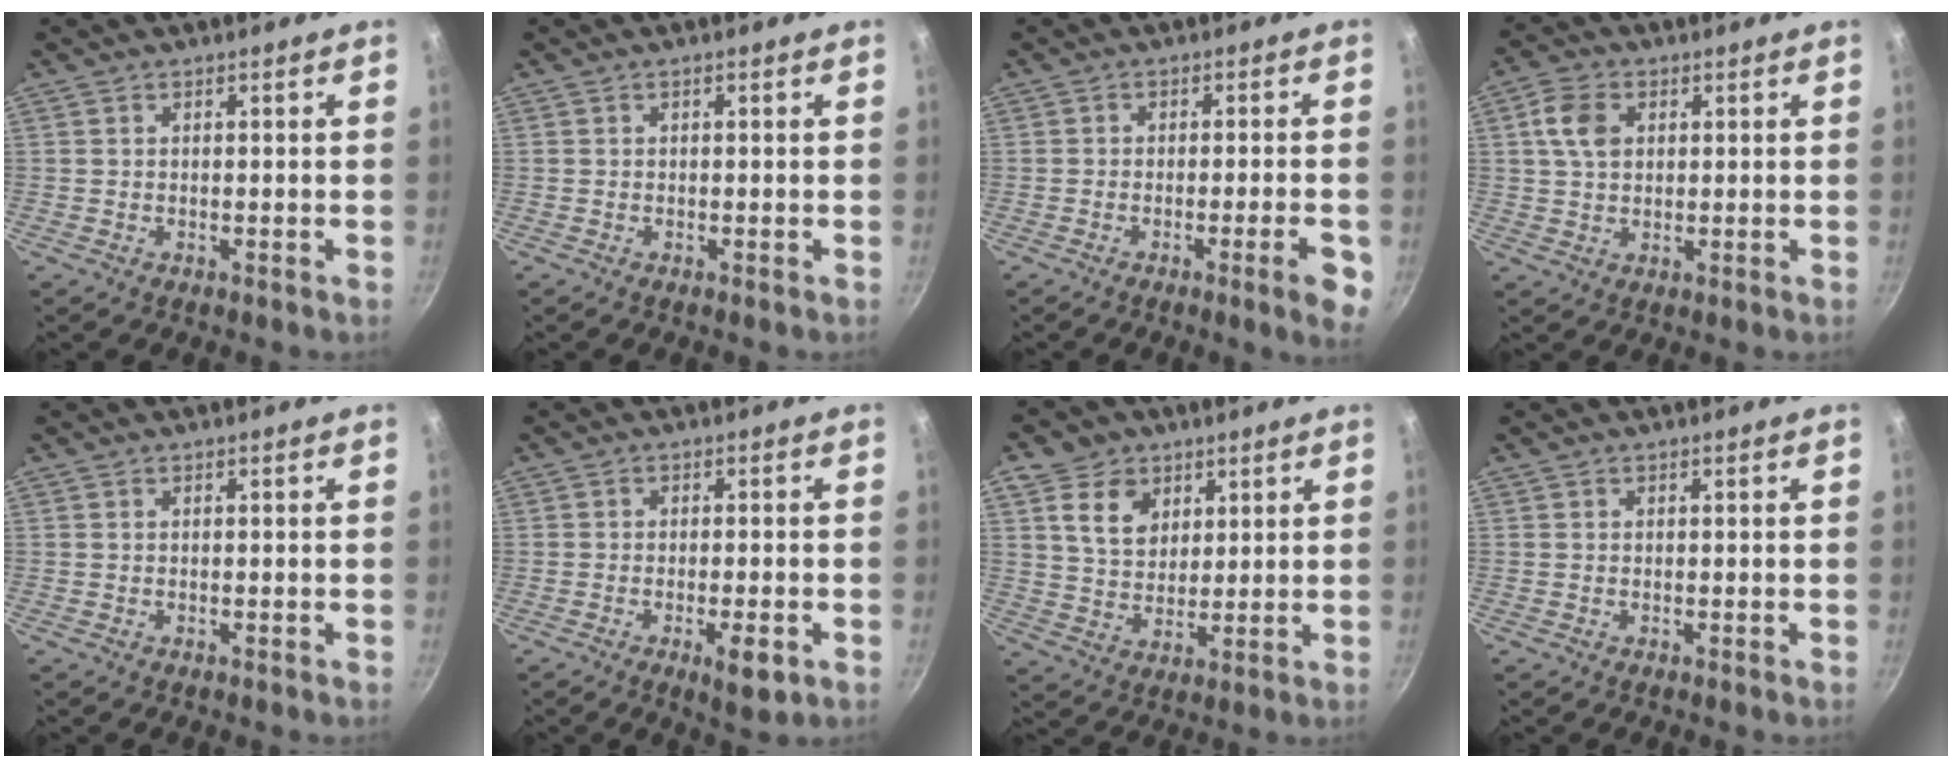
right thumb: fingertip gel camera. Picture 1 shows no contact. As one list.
[{"total": 0.0}, {"total": 6.4, "force": [-2.4, 0.8, 5.9], "torque": [-0.067, 0.008, -0.032]}, {"total": 6.5, "force": [1.8, 4.6, 4.2], "torque": [-0.067, 0.005, 0.029]}, {"total": 0.0}, {"total": 5.5, "force": [-2.2, 1.5, 4.9], "torque": [-0.075, 0.005, -0.027]}, {"total": 9.2, "force": [3.9, 7.2, 4.3], "torque": [-0.042, -0.017, 0.068]}, {"total": 0.0}]